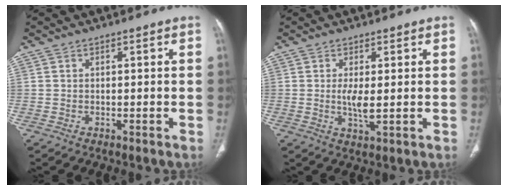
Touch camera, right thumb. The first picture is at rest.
{"total": 3.9, "force": [0.1, 1.0, 3.8], "torque": [-0.084, -0.013, 0.003]}